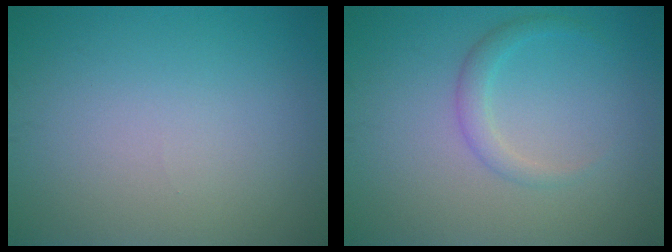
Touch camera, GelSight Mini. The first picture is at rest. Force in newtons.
{"total": 1.8, "press": 1.8, "slide": 0.1}